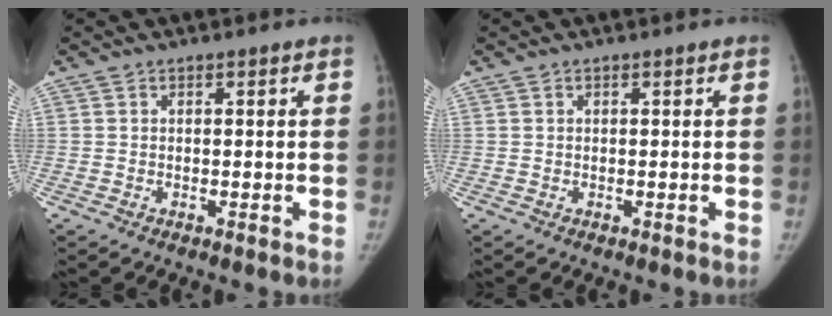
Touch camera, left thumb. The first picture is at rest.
{"total": 0.0}